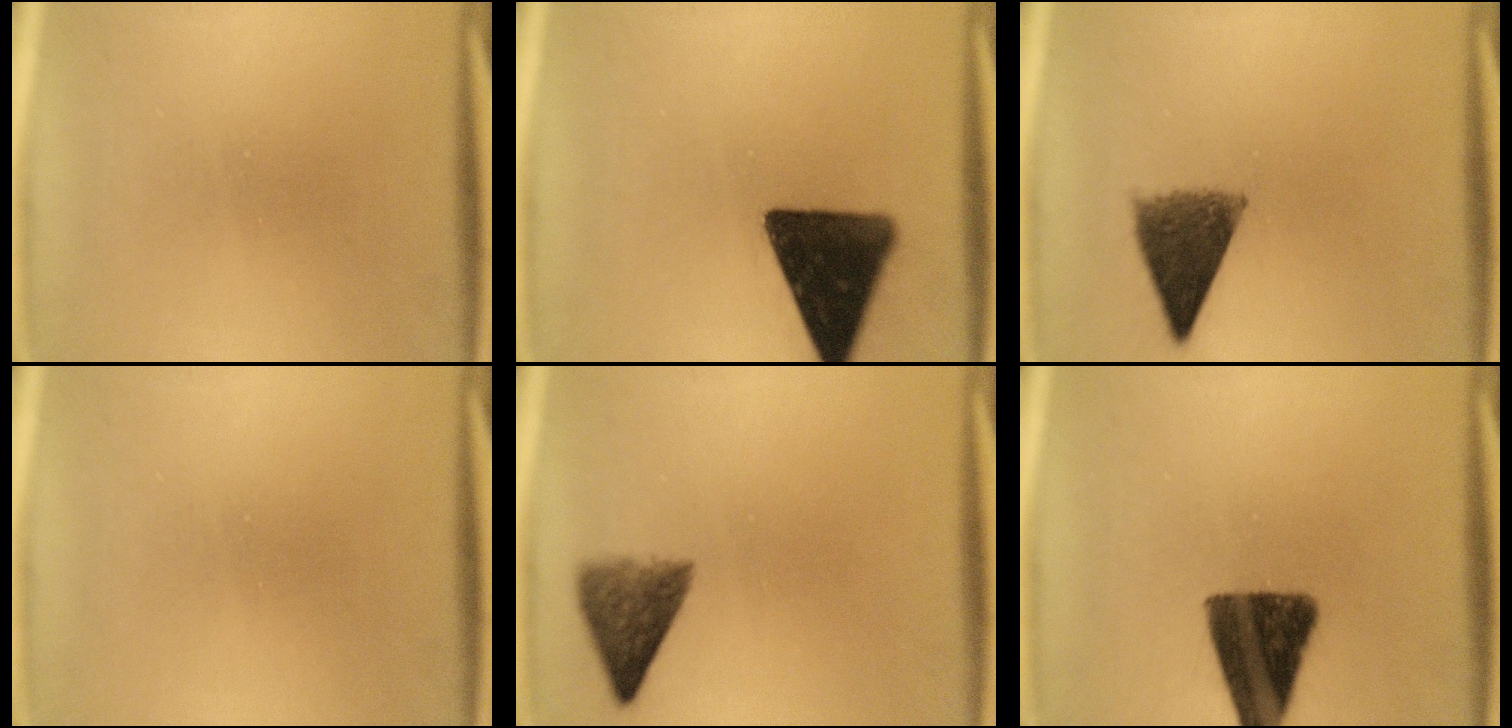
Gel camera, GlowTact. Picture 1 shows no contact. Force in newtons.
{"total": 15.9}
{"total": 8.2}
{"total": 0.0}
{"total": 5.9}
{"total": 13.8}